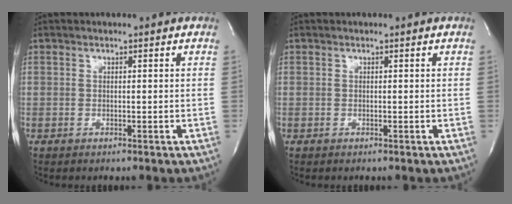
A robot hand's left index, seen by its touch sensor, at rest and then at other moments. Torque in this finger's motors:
{"motor_torque": [0.00, 0.00, 0.00, 0.00]}